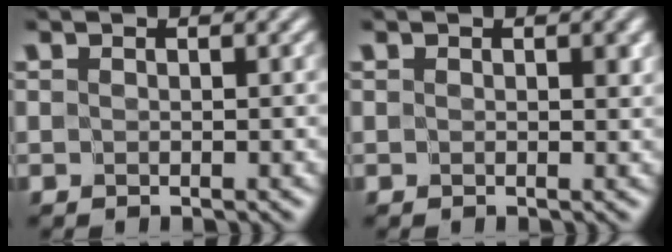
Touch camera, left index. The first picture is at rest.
{"total": 1.2, "force": [0.3, 0.7, 0.9], "torque": [-0.006, -0.002, 0.005]}